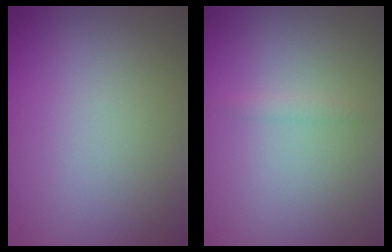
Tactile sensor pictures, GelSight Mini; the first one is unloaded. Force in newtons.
{"total": 0.7, "press": 0.7, "slide": 0.1}